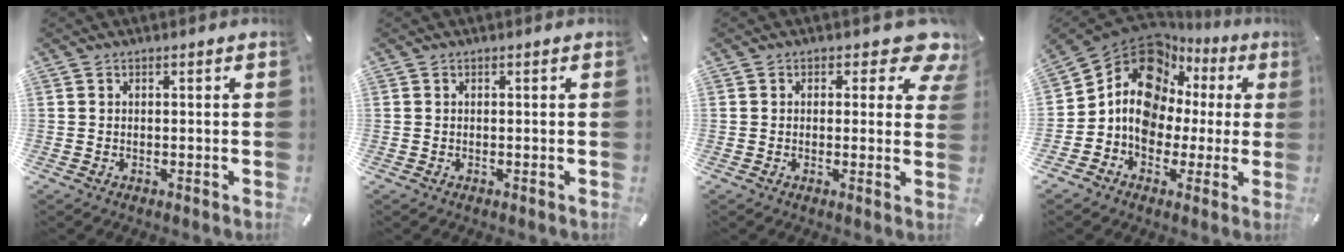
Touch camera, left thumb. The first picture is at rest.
{"total": 0.0}
{"total": 7.3, "force": [3.7, 3.7, 5.1], "torque": [-0.050, -0.025, 0.057]}
{"total": 14.2, "force": [3.5, 11.9, 7.0], "torque": [-0.136, -0.033, 0.060]}